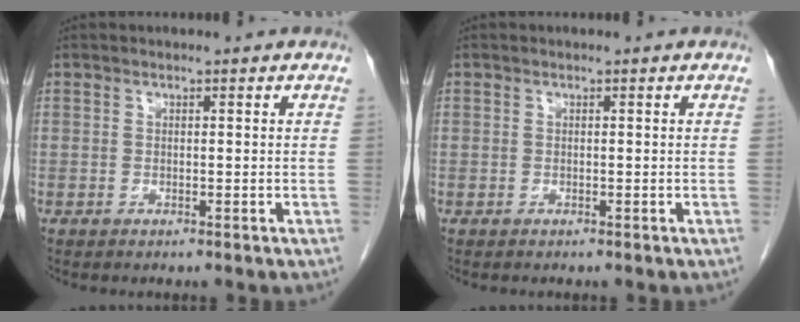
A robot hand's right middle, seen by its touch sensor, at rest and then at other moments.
{"total": 0.0}